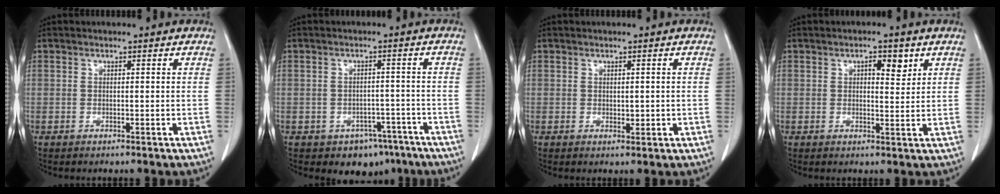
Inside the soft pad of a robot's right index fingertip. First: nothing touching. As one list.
[{"total": 6.4, "force": [-4.3, 4.4, 1.7], "torque": [-0.004, 0.014, -0.052]}, {"total": 1.6, "force": [0.0, 0.9, 1.3], "torque": [-0.015, -0.003, 0.005]}, {"total": 3.6, "force": [1.8, 1.4, 2.8], "torque": [-0.038, -0.001, 0.024]}]